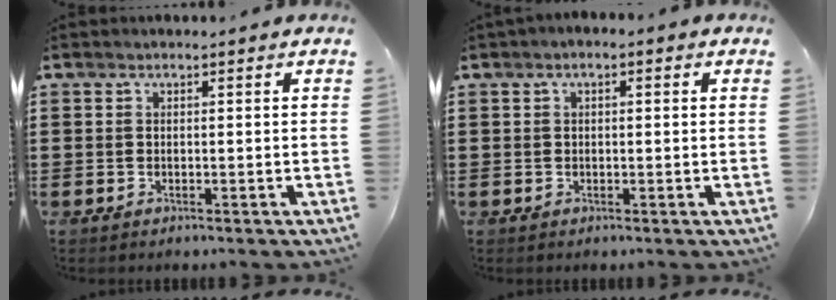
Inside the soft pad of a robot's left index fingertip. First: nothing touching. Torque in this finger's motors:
{"motor_torque": [2.14, 0.00, 0.57, 0.12]}